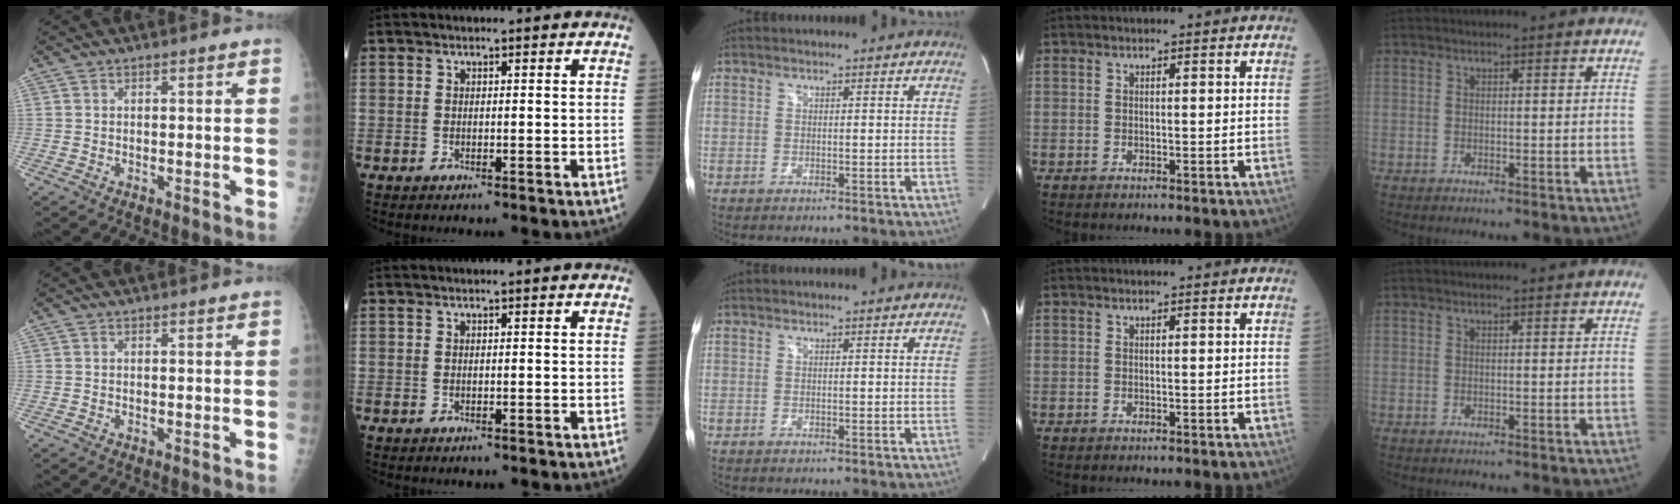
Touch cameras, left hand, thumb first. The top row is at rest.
{}